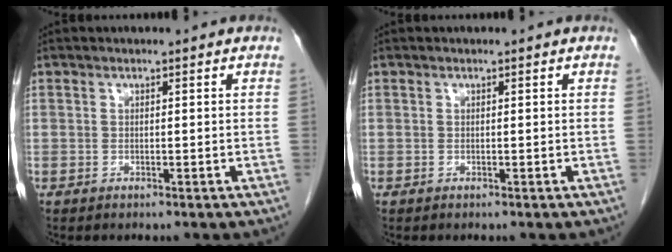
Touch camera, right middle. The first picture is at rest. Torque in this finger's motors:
{"motor_torque": [0.01, -0.14, 0.00, 0.00]}